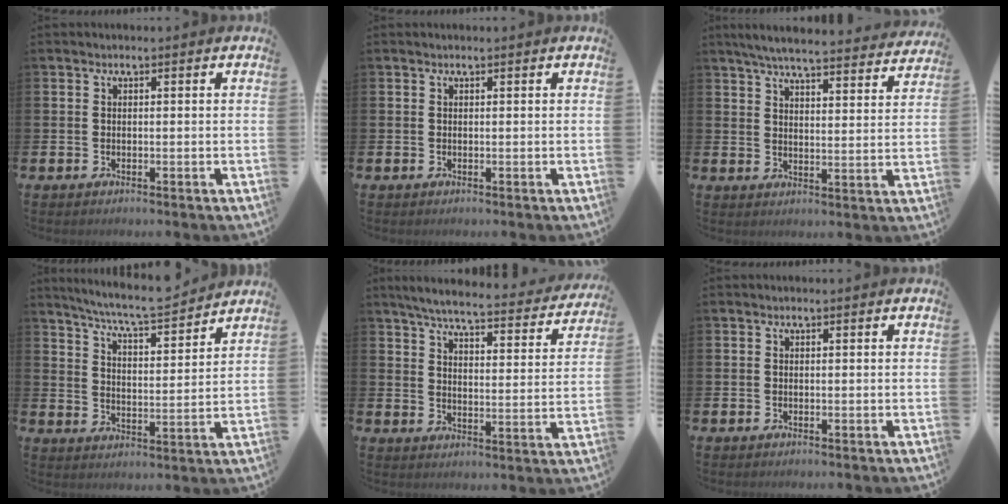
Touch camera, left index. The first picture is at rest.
{"total": 0.0}
{"total": 6.1, "force": [5.8, 0.5, 1.7], "torque": [-0.046, -0.040, 0.100]}
{"total": 7.5, "force": [7.2, 0.2, 2.3], "torque": [-0.069, -0.049, 0.125]}
{"total": 5.8, "force": [5.3, 0.7, 2.2], "torque": [-0.055, -0.040, 0.085]}
{"total": 0.0}